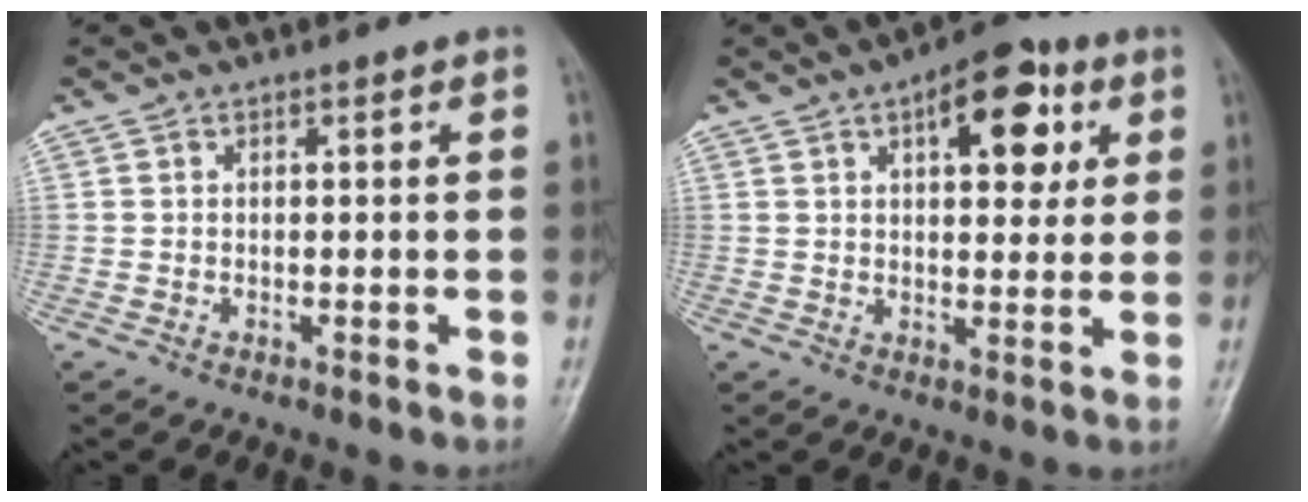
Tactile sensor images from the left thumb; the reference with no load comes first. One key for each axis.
{"total": 12.2, "fx": 4.9, "fy": 5.9, "fz": 9.5, "tx": -0.096, "ty": -0.005, "tz": 0.064}